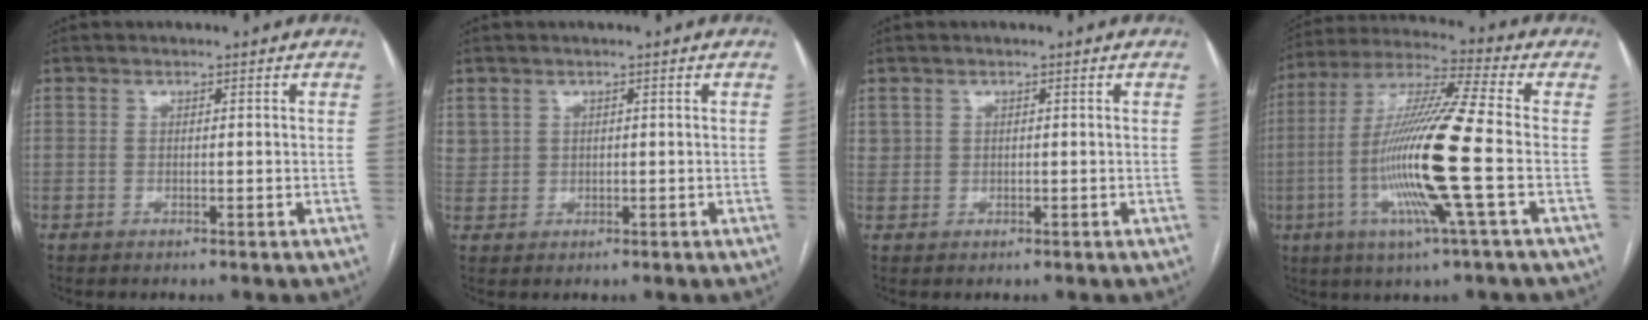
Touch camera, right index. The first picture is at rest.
{"total": 2.4, "force": [1.3, 2.0, 0.3], "torque": [0.003, 0.006, 0.028]}
{"total": 1.3, "force": [0.7, 1.1, 0.1], "torque": [0.010, 0.006, 0.010]}
{"total": 17.1, "force": [-3.5, -0.8, 16.7], "torque": [-0.333, -0.010, -0.080]}